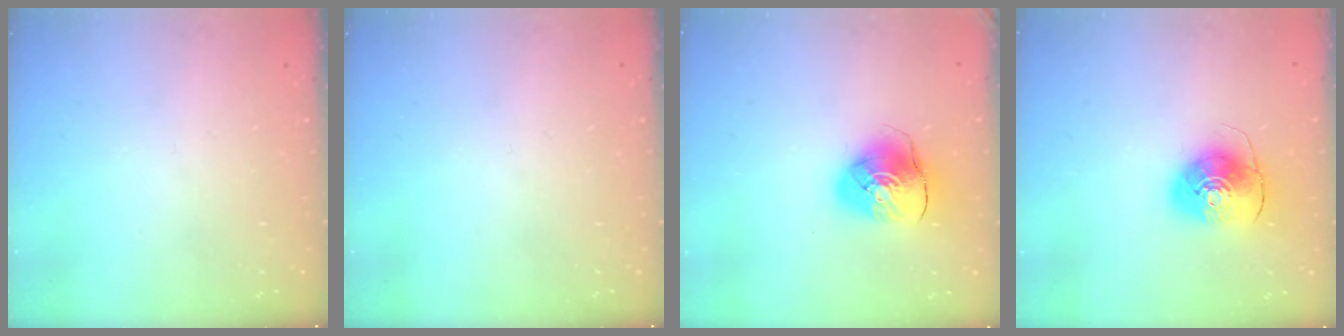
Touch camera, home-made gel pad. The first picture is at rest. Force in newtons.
{"total": 0.0}
{"total": 9.8, "press": 9.7, "slide": 1.6}
{"total": 9.3, "press": 9.3, "slide": 1.1}